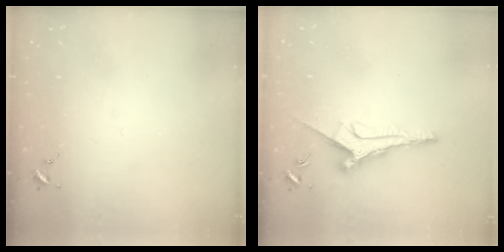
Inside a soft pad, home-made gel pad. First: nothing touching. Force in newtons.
{"total": 10.0, "press": 10.0, "slide": 0.3}